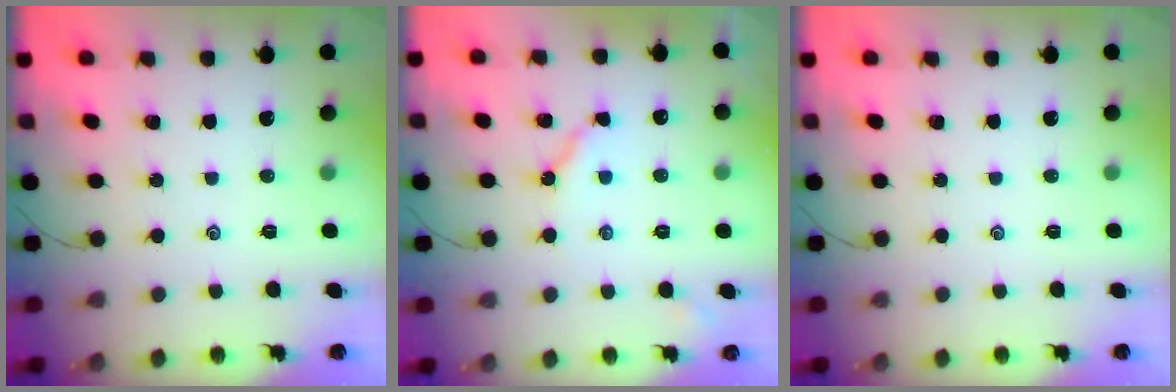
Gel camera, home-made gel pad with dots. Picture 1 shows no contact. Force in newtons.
{"total": 4.7, "press": 4.7, "slide": 0.6}
{"total": 0.0}